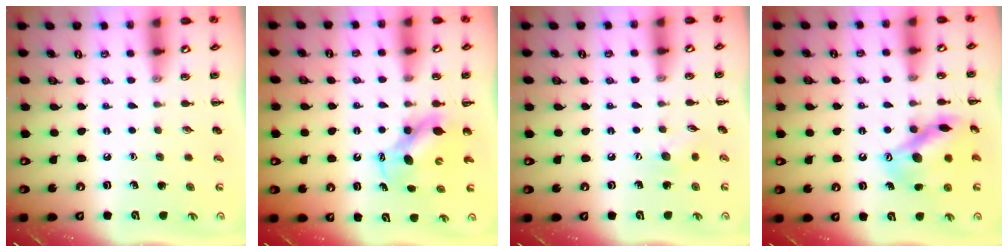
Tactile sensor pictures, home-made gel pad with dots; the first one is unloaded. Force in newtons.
{"total": 6.5, "press": 6.4, "slide": 1.0}
{"total": 5.5, "press": 5.4, "slide": 1.3}
{"total": 14.4, "press": 14.2, "slide": 2.5}